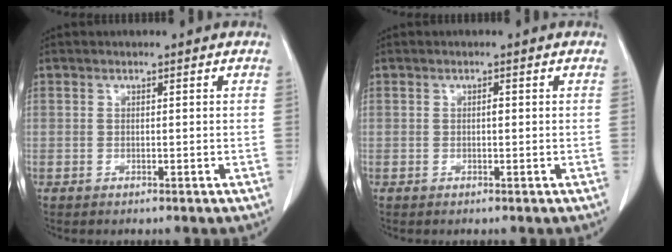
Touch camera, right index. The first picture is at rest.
{"total": 0.5, "force": [0.0, 0.2, 0.5], "torque": [-0.009, 0.002, 0.000]}